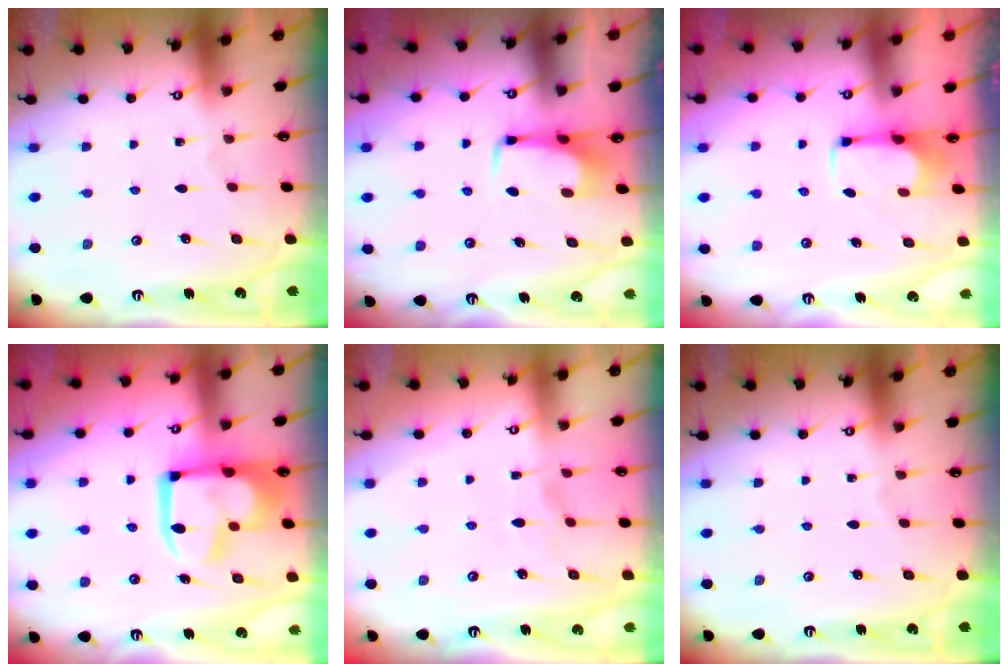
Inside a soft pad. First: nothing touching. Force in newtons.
{"total": 2.9, "press": 2.9, "slide": 0.4}
{"total": 2.7, "press": 2.6, "slide": 1.0}
{"total": 10.0, "press": 9.8, "slide": 1.6}
{"total": 4.9, "press": 4.7, "slide": 1.3}
{"total": 0.0}